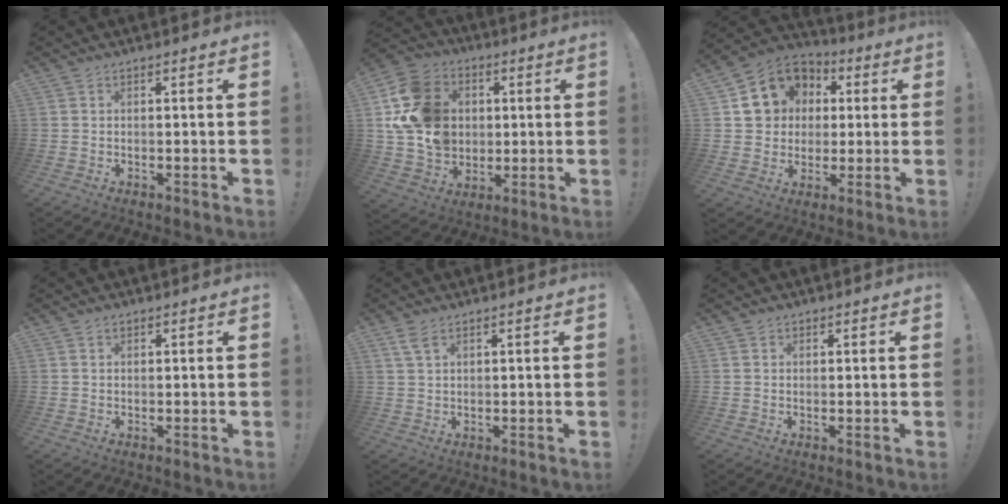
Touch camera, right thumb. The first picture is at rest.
{"total": 18.9, "force": [2.6, 15.6, 10.4], "torque": [-0.183, 0.006, 0.059]}
{"total": 14.2, "force": [3.8, 12.6, 5.3], "torque": [-0.070, -0.008, 0.091]}
{"total": 0.6, "force": [0.4, 0.4, 0.1], "torque": [0.005, -0.003, 0.007]}
{"total": 3.6, "force": [2.2, 1.5, 2.5], "torque": [-0.047, -0.006, 0.040]}
{"total": 0.8, "force": [0.5, 0.6, -0.1], "torque": [0.009, -0.005, 0.008]}